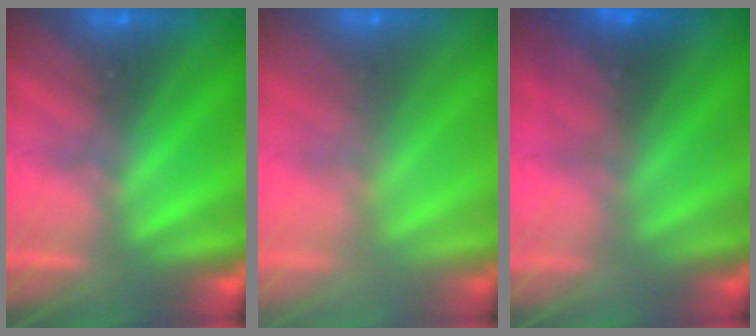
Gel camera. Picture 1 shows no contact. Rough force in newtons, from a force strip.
{"total": 2.8}
{"total": 2.8}